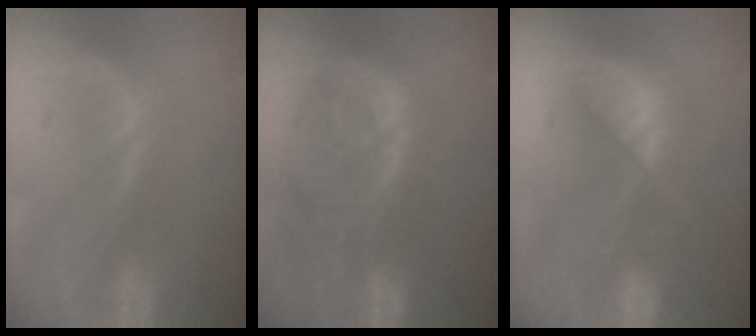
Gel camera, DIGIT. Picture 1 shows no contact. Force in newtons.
{"total": 12.4, "press": 11.2, "slide": 5.4}
{"total": 7.5, "press": 7.3, "slide": 1.9}